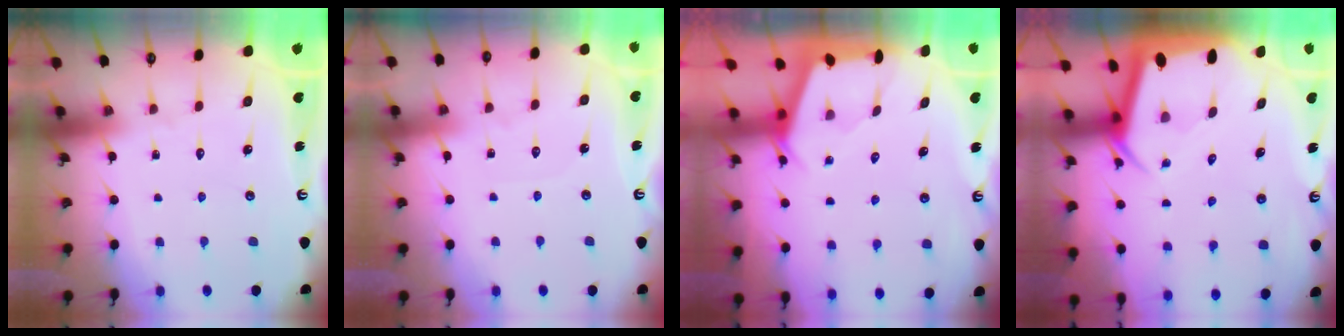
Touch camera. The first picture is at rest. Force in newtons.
{"total": 2.7, "press": 2.7, "slide": 0.3}
{"total": 2.4, "press": 2.4, "slide": 0.3}
{"total": 4.0, "press": 4.0, "slide": 0.3}